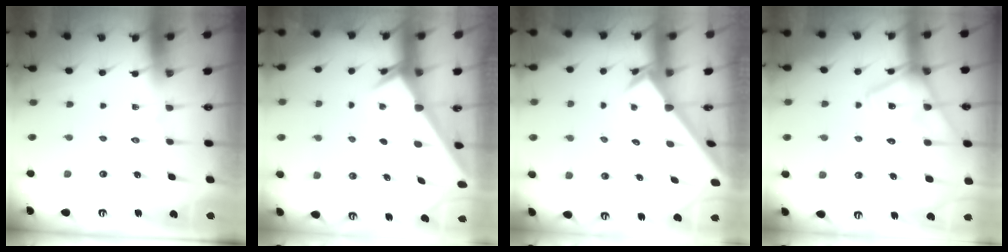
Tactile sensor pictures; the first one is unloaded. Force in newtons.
{"total": 2.0, "press": 2.0, "slide": 0.1}
{"total": 2.5, "press": 2.5, "slide": 0.2}
{"total": 16.3, "press": 16.2, "slide": 1.4}